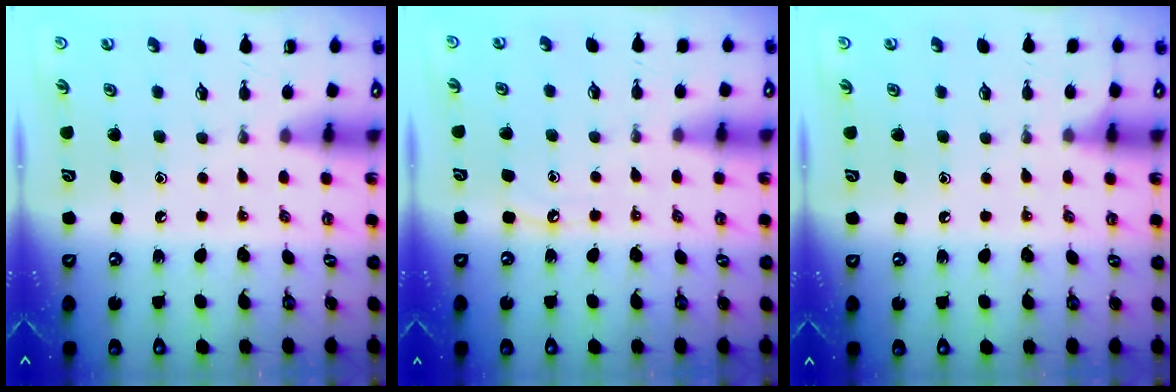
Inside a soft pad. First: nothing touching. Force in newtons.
{"total": 5.2, "press": 5.1, "slide": 0.6}
{"total": 4.4, "press": 4.4, "slide": 0.6}